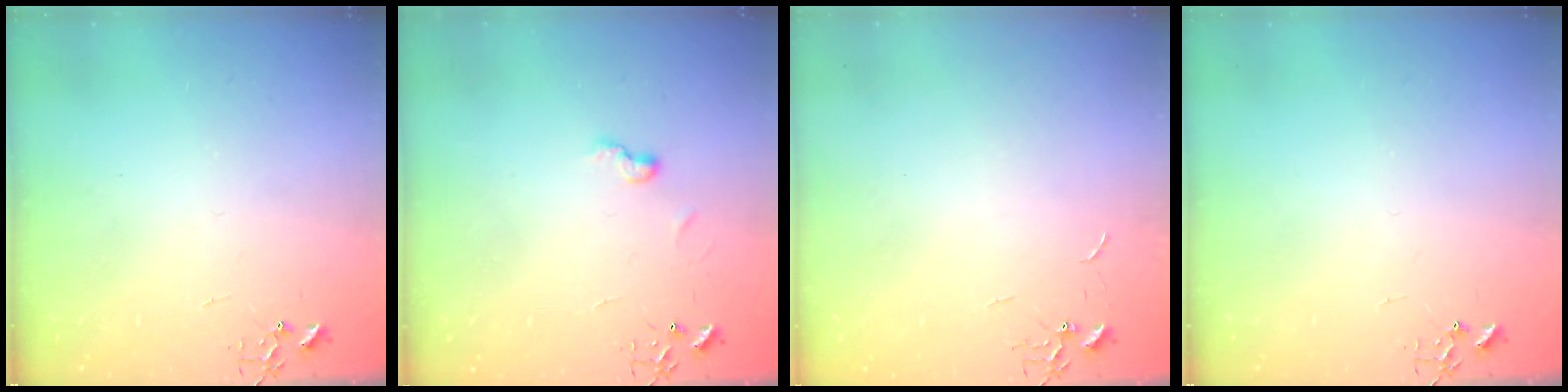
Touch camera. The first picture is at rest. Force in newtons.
{"total": 5.8, "press": 5.8, "slide": 0.6}
{"total": 0.8, "press": 0.8, "slide": 0.2}
{"total": 0.0}